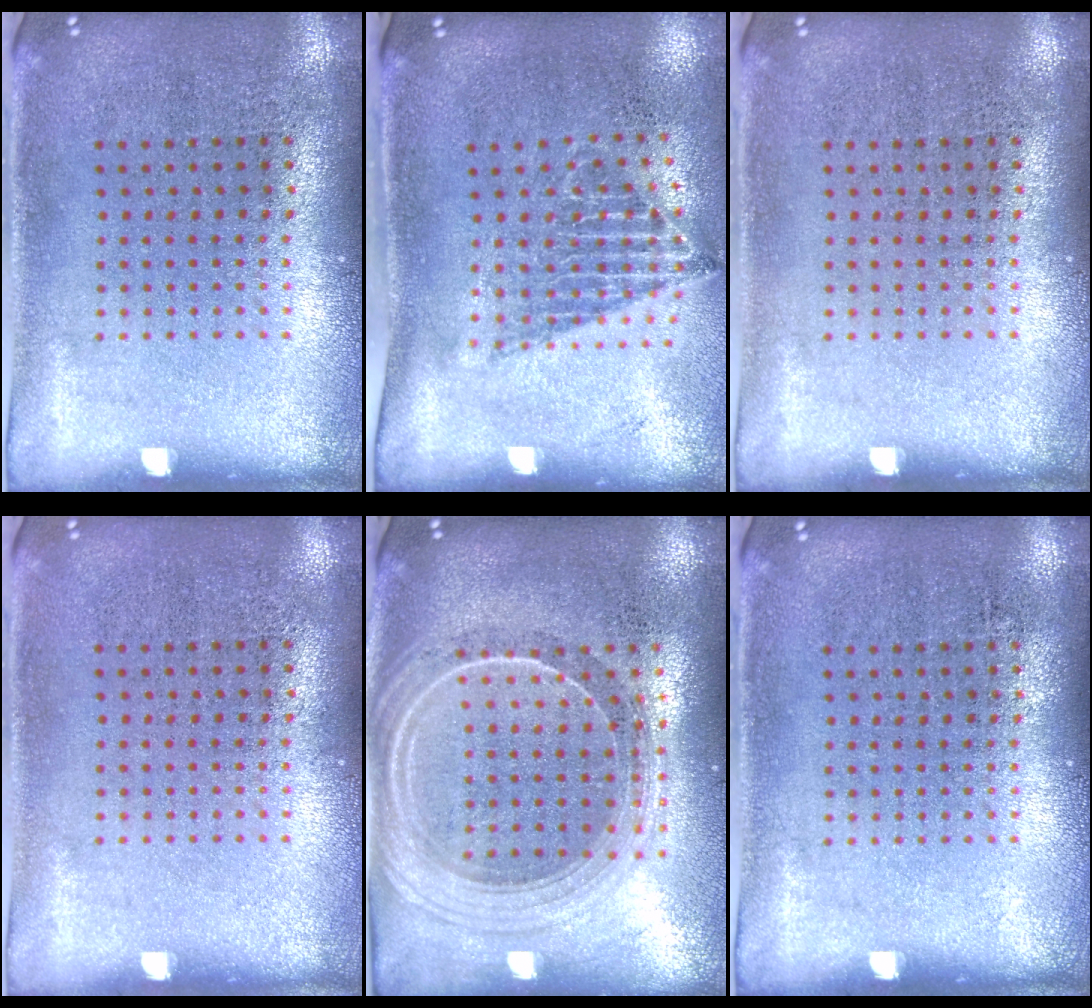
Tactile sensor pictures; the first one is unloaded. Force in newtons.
{"total": 1.5, "press": 1.1, "slide": 0.9}
{"total": 0.0}
{"total": 0.0}
{"total": 2.3, "press": 2.0, "slide": 1.2}
{"total": 0.0}